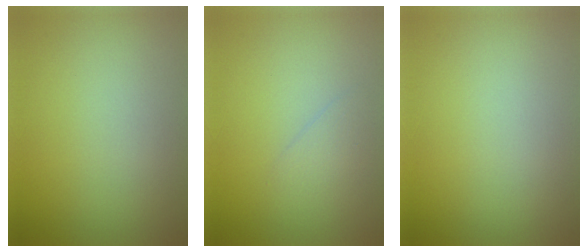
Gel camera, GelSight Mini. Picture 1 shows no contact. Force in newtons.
{"total": 1.0, "press": 1.0, "slide": 0.0}
{"total": 0.0}